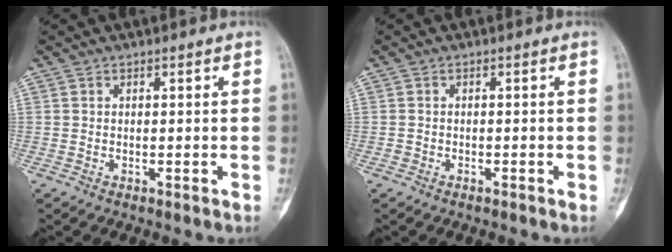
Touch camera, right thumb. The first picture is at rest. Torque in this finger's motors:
{"motor_torque": [0.08, -0.05, -0.14, -0.18, -0.09]}